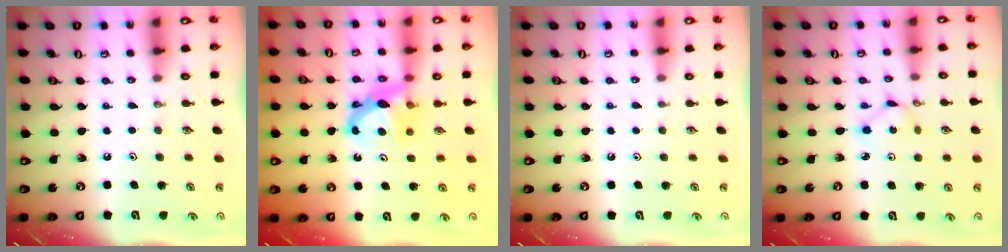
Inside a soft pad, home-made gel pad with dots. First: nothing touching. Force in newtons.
{"total": 7.1, "press": 7.1, "slide": 0.5}
{"total": 1.3, "press": 1.2, "slide": 0.3}
{"total": 1.9, "press": 1.9, "slide": 0.2}